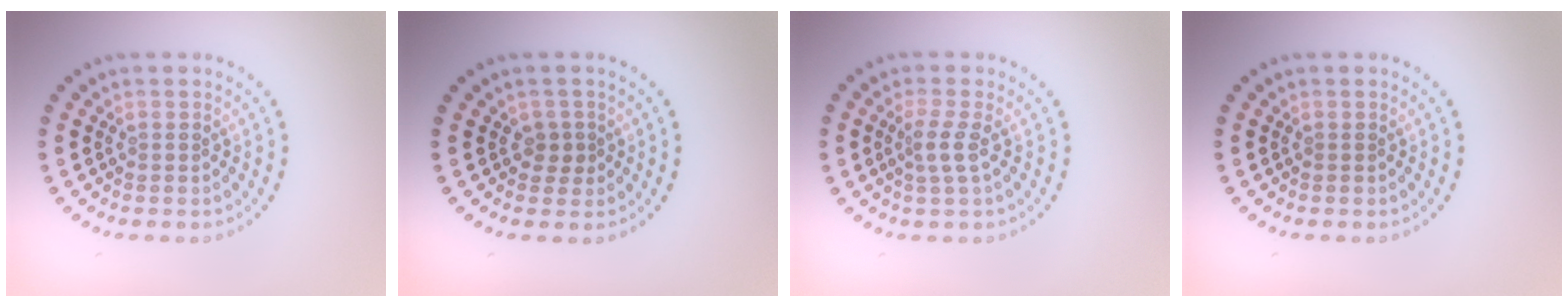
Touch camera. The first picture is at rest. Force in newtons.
{"total": 1.3, "press": 1.1, "slide": 0.7}
{"total": 1.8, "press": 1.2, "slide": 1.3}
{"total": 0.0}